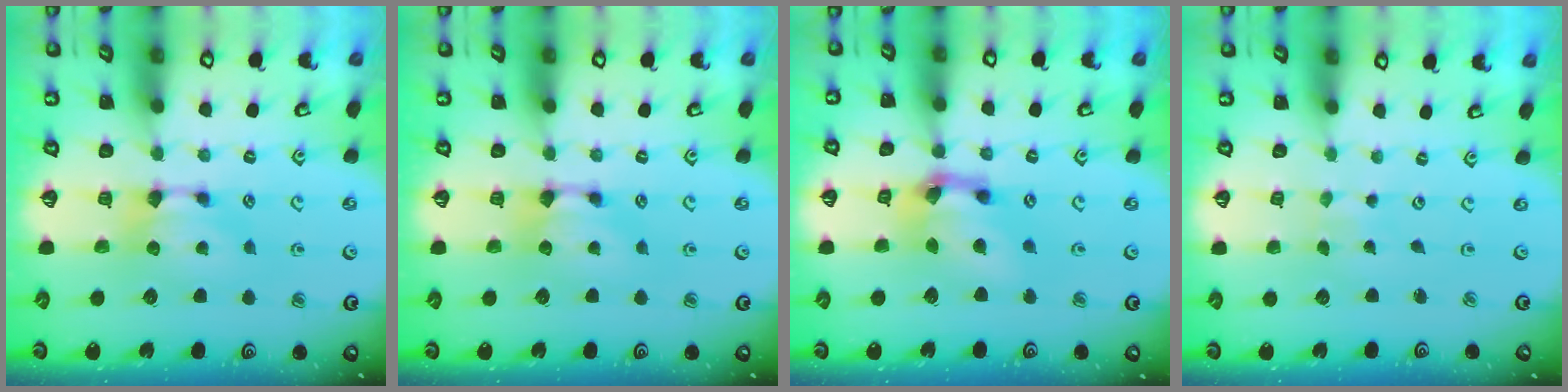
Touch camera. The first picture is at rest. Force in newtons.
{"total": 0.6, "press": 0.0, "slide": 0.6}
{"total": 6.1, "press": 5.6, "slide": 2.5}
{"total": 5.9, "press": 5.9, "slide": 0.3}